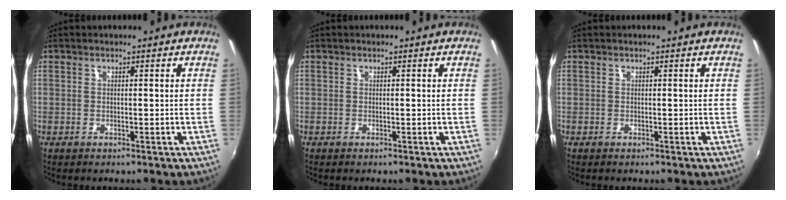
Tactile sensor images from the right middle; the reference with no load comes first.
{"total": 0.0}
{"total": 0.0}